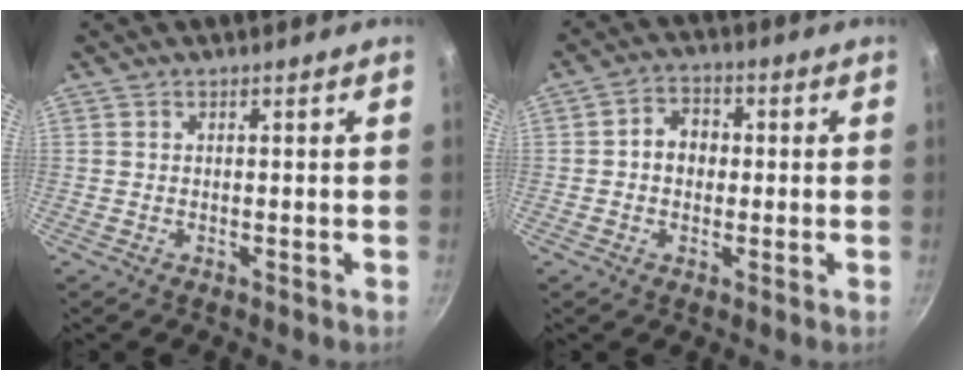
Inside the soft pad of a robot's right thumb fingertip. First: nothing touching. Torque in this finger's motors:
{"motor_torque": [-0.68, 0.41, -0.01, 0.21, 0.06]}